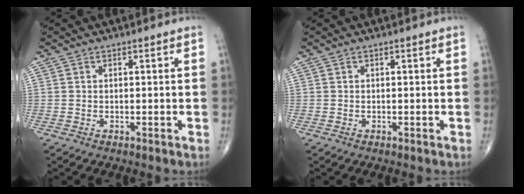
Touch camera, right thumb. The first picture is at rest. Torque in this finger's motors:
{"motor_torque": [0.20, -0.02, 0.13, 0.01, 0.00]}